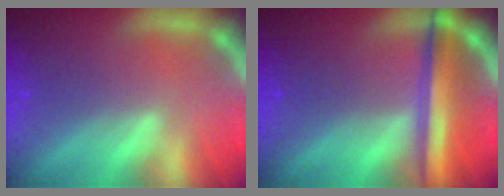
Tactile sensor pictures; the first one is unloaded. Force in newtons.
{"total": 6.0}